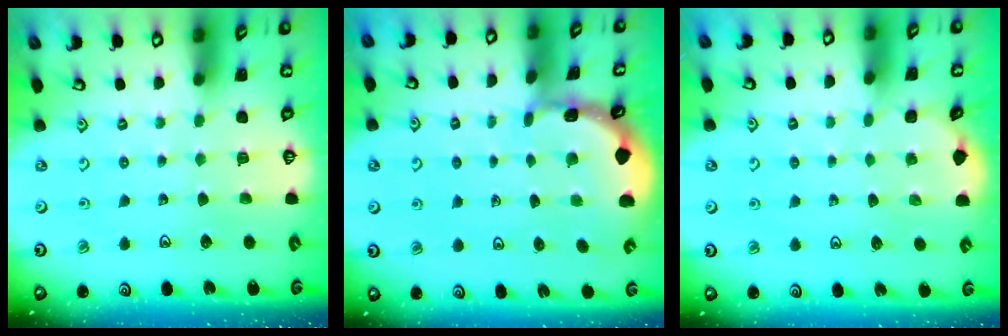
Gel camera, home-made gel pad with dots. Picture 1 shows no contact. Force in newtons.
{"total": 1.4, "press": 1.4, "slide": 0.1}
{"total": 0.9, "press": 0.9, "slide": 0.1}